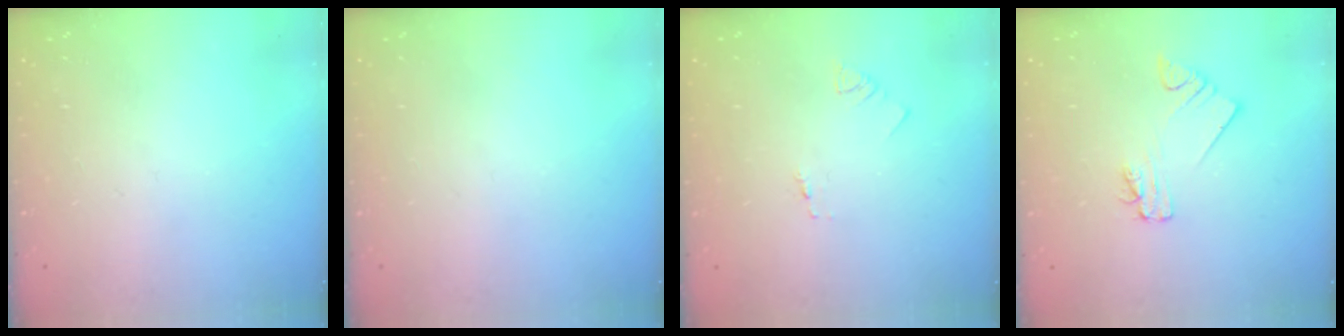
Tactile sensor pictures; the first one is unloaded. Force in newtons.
{"total": 0.0}
{"total": 1.3, "press": 1.2, "slide": 0.1}
{"total": 2.0, "press": 2.0, "slide": 0.1}